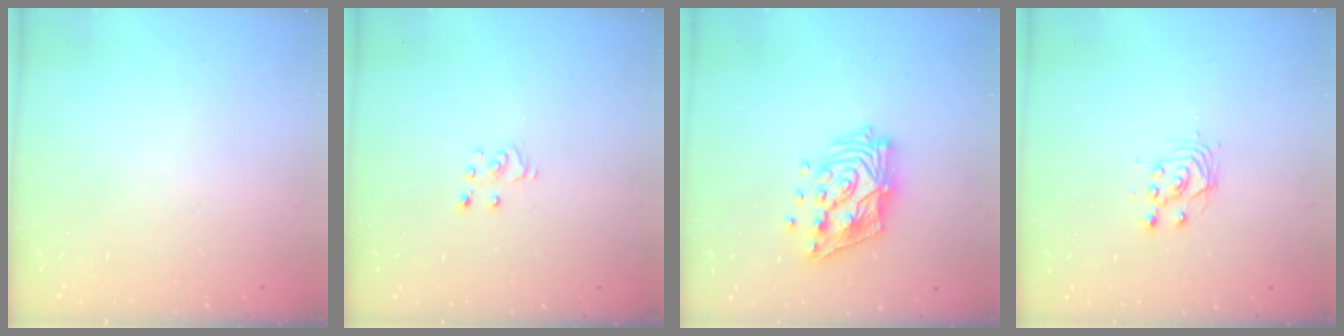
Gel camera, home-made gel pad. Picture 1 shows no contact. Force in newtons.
{"total": 3.6, "press": 3.6, "slide": 0.2}
{"total": 14.7, "press": 14.6, "slide": 1.9}
{"total": 3.1, "press": 3.0, "slide": 0.3}